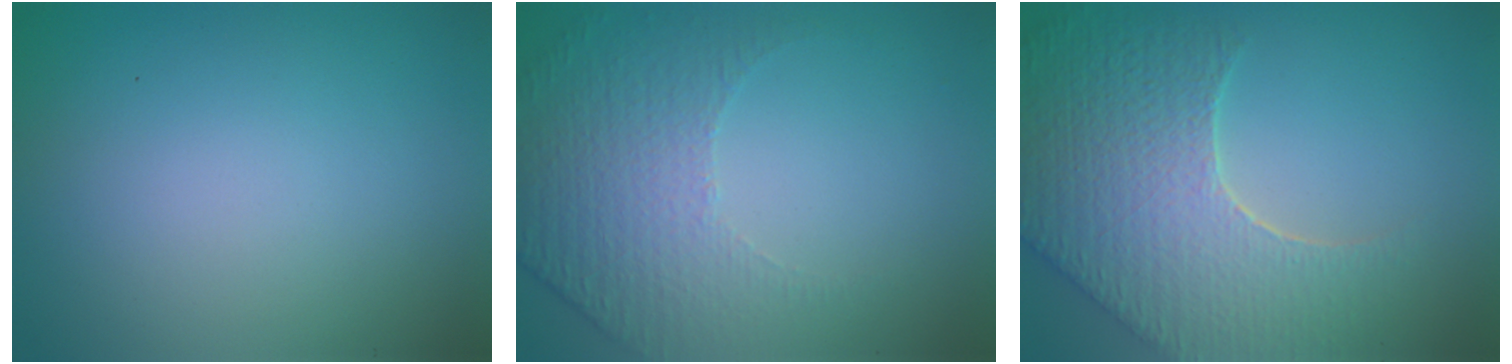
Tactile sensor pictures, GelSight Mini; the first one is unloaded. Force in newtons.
{"total": 5.0, "press": 3.3, "slide": 3.8}
{"total": 9.0, "press": 6.4, "slide": 6.3}